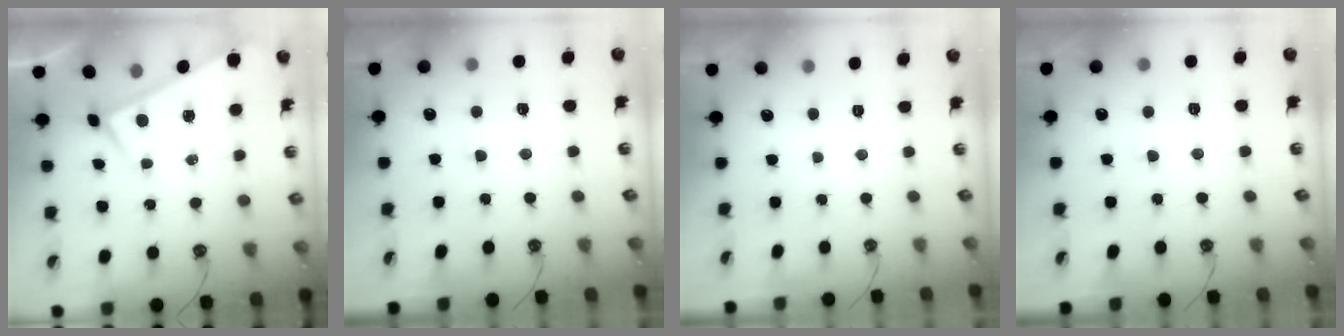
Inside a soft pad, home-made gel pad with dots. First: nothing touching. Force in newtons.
{"total": 0.9, "press": 0.6, "slide": 0.7}
{"total": 0.0}
{"total": 2.7, "press": 2.6, "slide": 0.9}